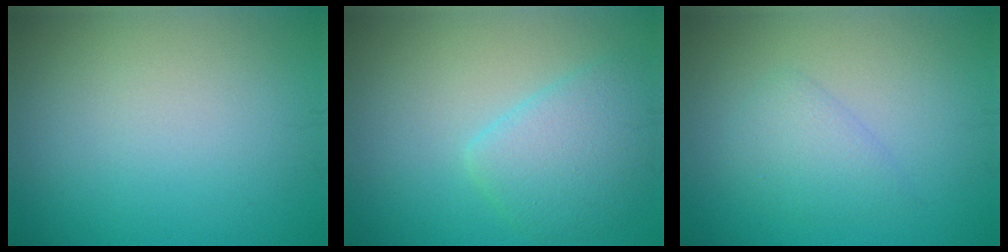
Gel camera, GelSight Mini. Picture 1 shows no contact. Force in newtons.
{"total": 4.3, "press": 4.3, "slide": 0.2}
{"total": 2.2, "press": 2.2, "slide": 0.2}